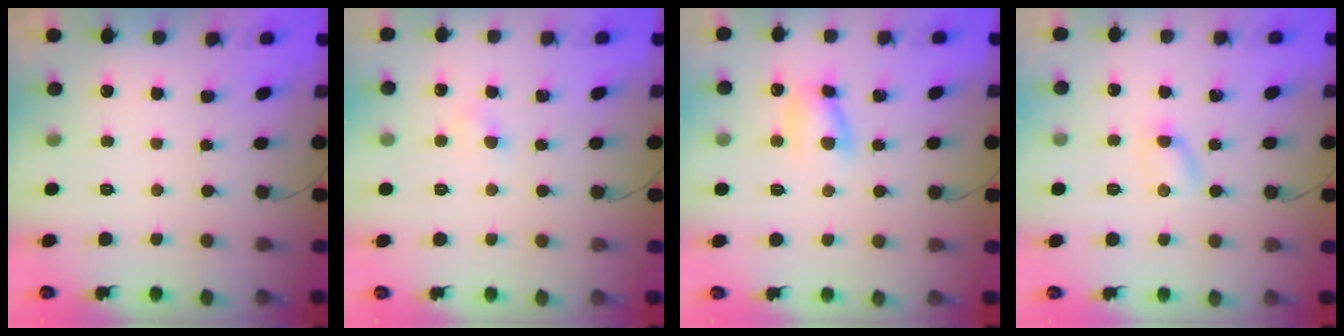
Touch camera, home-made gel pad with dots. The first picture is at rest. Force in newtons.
{"total": 2.9, "press": 2.7, "slide": 1.1}
{"total": 7.6, "press": 7.6, "slide": 0.4}
{"total": 2.6, "press": 2.5, "slide": 0.9}